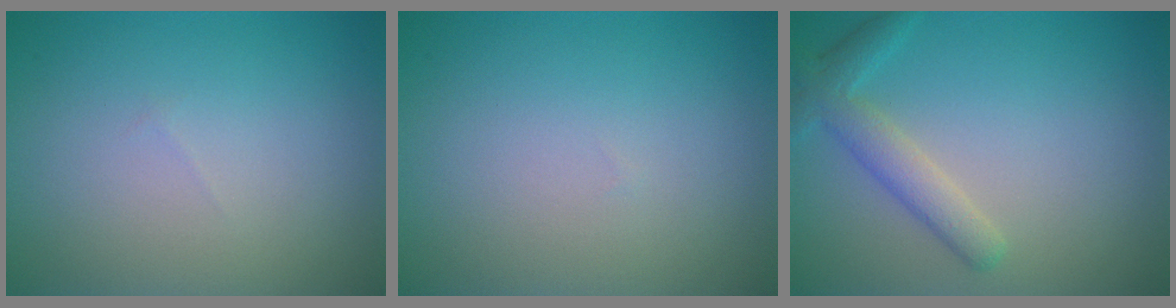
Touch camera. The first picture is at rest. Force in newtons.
{"total": 0.0}
{"total": 3.1, "press": 3.1, "slide": 0.3}